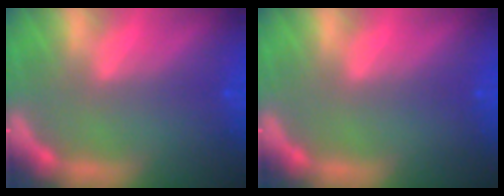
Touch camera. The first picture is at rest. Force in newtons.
{"total": 0.0}